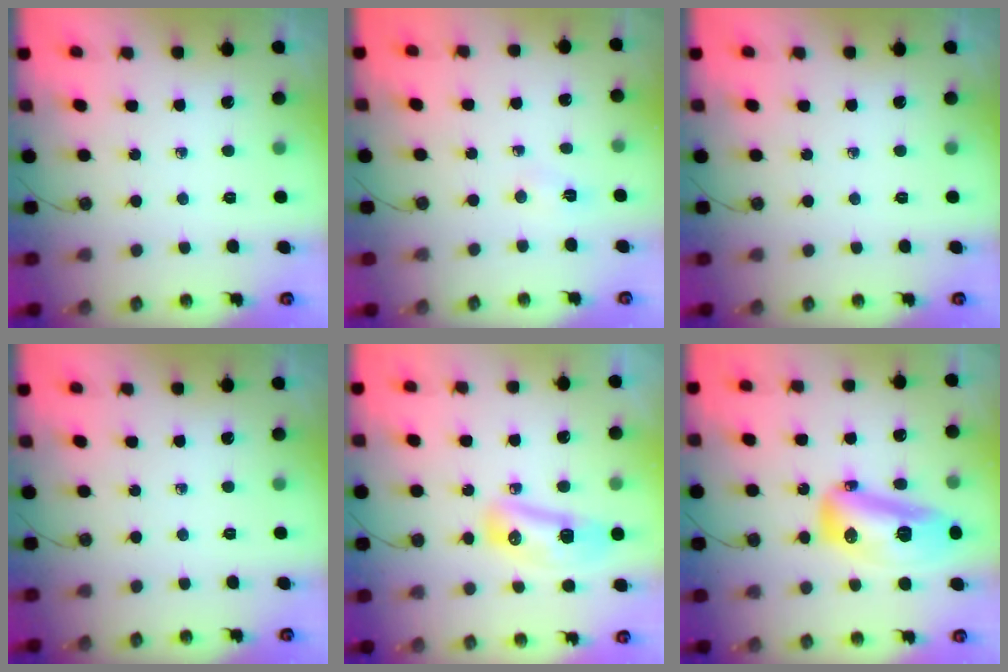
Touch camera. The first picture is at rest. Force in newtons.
{"total": 2.9, "press": 1.4, "slide": 2.6}
{"total": 0.0}
{"total": 0.0}
{"total": 17.6, "press": 12.4, "slide": 12.5}
{"total": 16.5, "press": 16.4, "slide": 1.7}